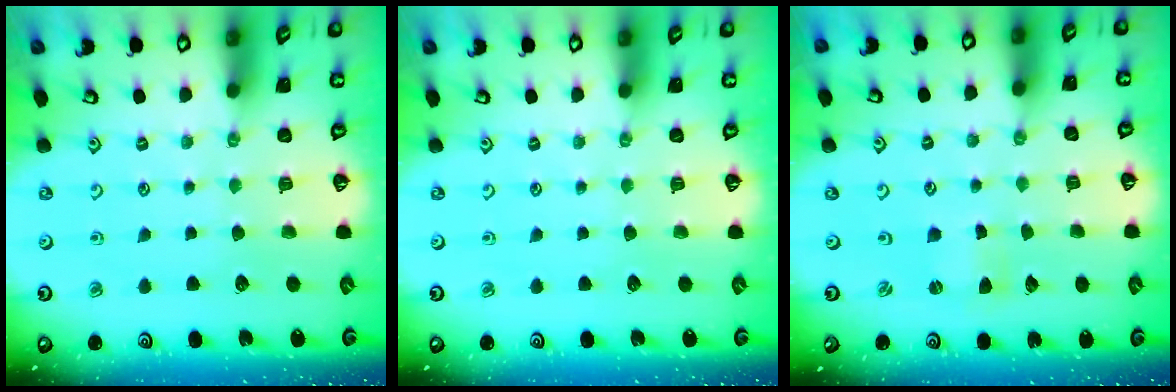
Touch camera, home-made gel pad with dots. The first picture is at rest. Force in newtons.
{"total": 0.0}
{"total": 0.0}